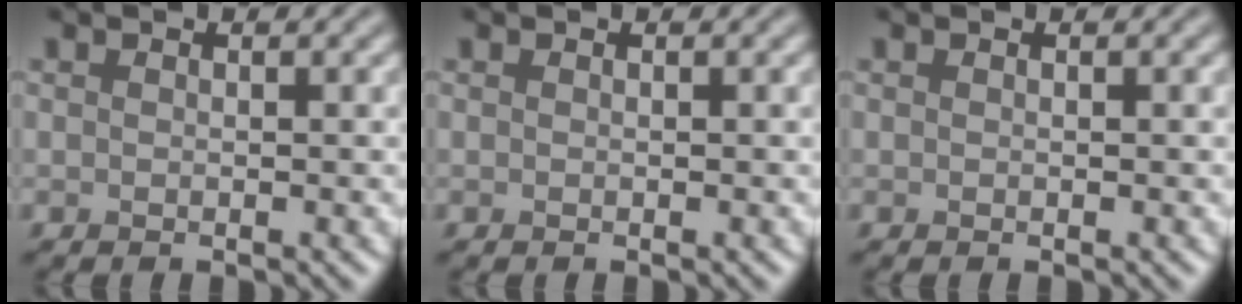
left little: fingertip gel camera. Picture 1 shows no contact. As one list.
[{"total": 0.0}, {"total": 0.0}]